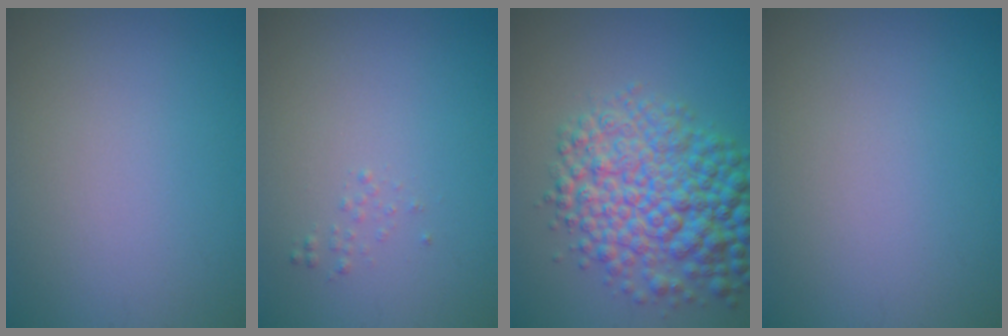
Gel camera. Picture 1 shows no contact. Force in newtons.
{"total": 0.6, "press": 0.6, "slide": 0.1}
{"total": 9.1, "press": 9.1, "slide": 0.2}
{"total": 0.0}